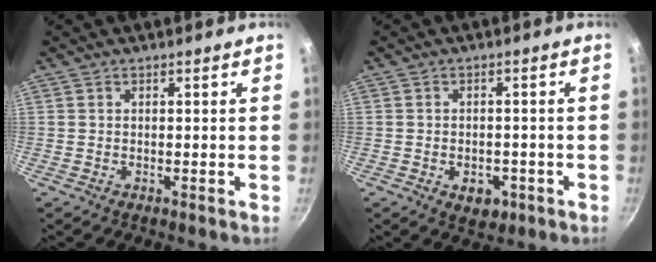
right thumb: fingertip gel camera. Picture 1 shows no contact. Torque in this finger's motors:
{"motor_torque": [-0.25, 0.21, -0.33, 0.25, 0.00]}